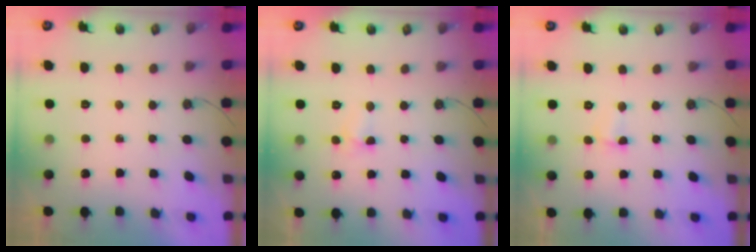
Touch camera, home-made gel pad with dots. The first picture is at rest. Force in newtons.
{"total": 3.7, "press": 3.7, "slide": 0.5}
{"total": 2.3, "press": 1.9, "slide": 1.4}